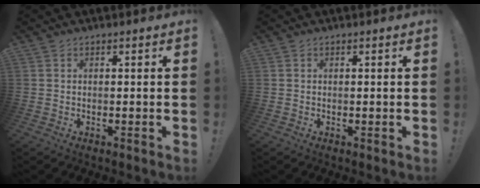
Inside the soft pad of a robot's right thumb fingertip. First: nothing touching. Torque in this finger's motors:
{"motor_torque": [0.04, -0.06, -0.05, -0.07, -0.05]}